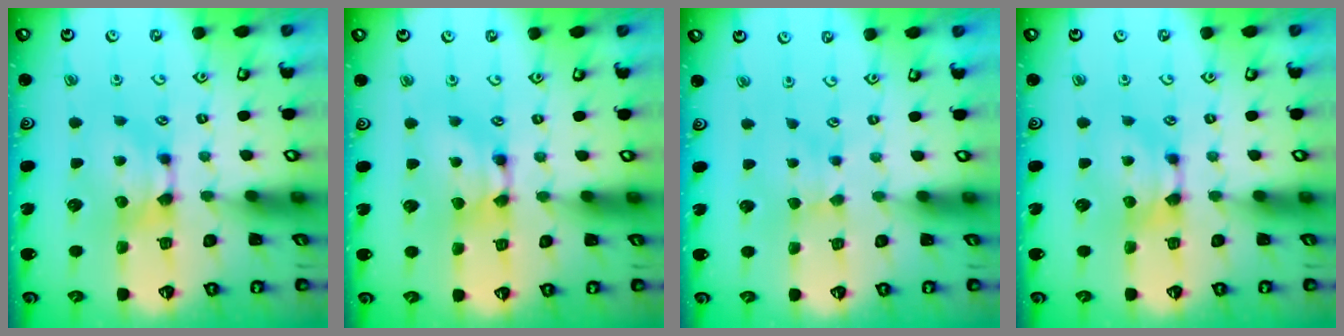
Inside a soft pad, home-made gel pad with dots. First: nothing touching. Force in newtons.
{"total": 1.5, "press": 1.5, "slide": 0.1}
{"total": 1.7, "press": 1.6, "slide": 0.5}
{"total": 0.0}